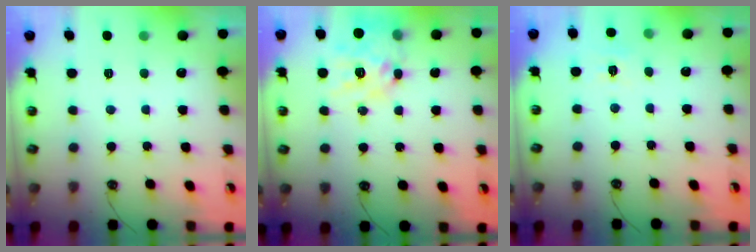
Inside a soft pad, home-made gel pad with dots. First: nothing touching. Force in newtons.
{"total": 14.4, "press": 14.3, "slide": 1.2}
{"total": 6.4, "press": 6.4, "slide": 0.5}